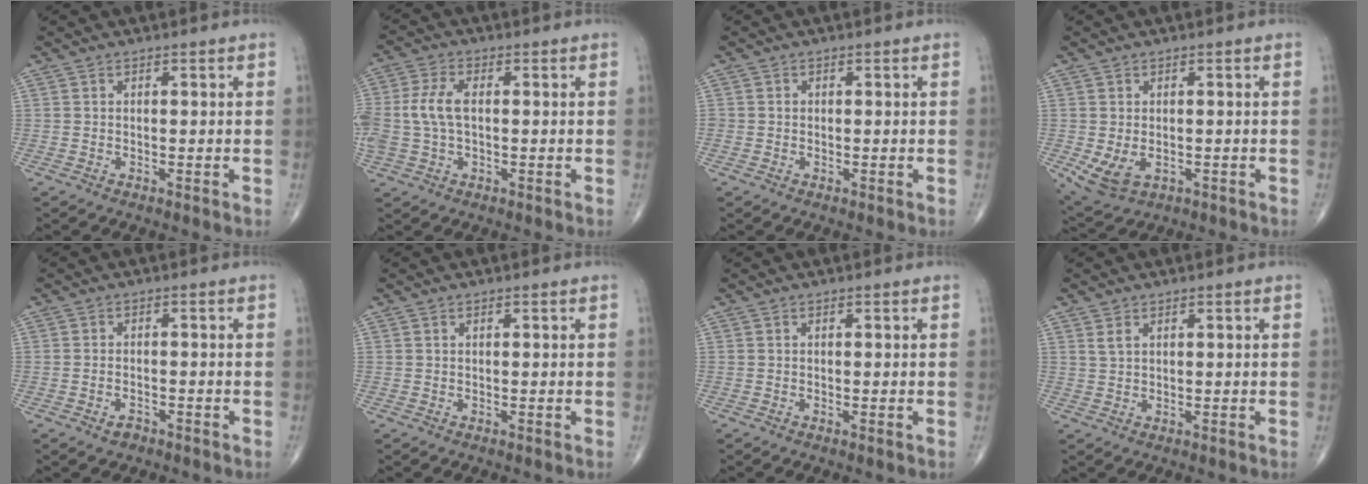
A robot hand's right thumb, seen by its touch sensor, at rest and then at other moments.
{"total": 7.8, "force": [0.2, 4.5, 6.3], "torque": [-0.158, 0.016, 0.004]}
{"total": 0.7, "force": [0.0, 0.6, 0.1], "torque": [0.003, 0.003, -0.001]}
{"total": 5.9, "force": [-1.2, 3.9, 4.2], "torque": [-0.077, -0.007, -0.005]}
{"total": 2.0, "force": [-1.2, 1.2, 1.0], "torque": [-0.017, 0.007, -0.018]}
{"total": 0.0}
{"total": 0.0}
{"total": 1.7, "force": [1.1, 0.9, 0.9], "torque": [-0.017, 0.000, 0.026]}